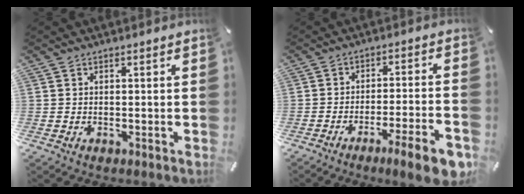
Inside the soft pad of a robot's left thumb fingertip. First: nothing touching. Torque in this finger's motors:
{"motor_torque": [1.87, 2.76, 1.45, 0.61, 0.06]}